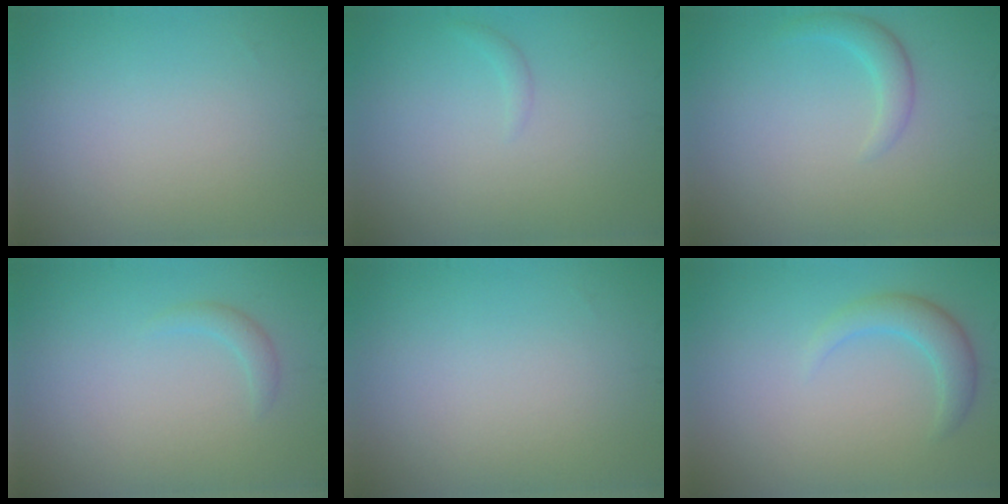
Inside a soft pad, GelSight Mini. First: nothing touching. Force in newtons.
{"total": 0.6, "press": 0.6, "slide": 0.1}
{"total": 1.8, "press": 1.8, "slide": 0.1}
{"total": 1.1, "press": 1.1, "slide": 0.1}
{"total": 0.0}
{"total": 2.5, "press": 2.5, "slide": 0.1}